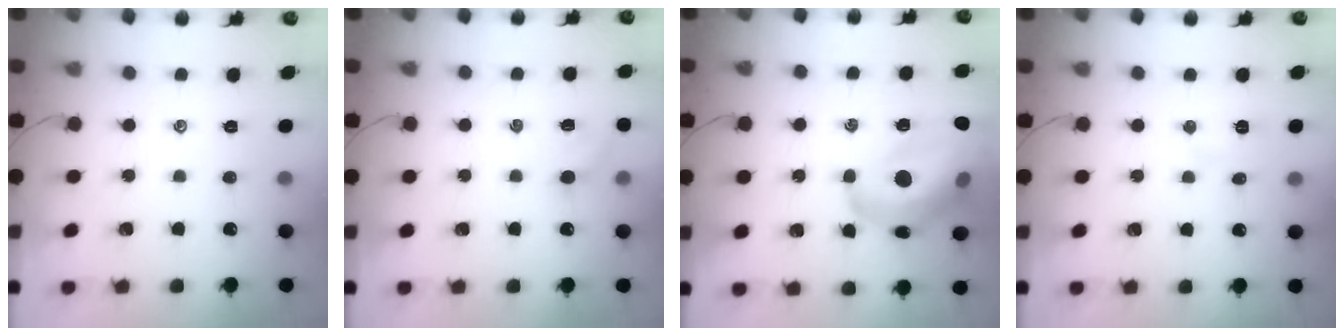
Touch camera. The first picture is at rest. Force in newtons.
{"total": 4.9, "press": 4.8, "slide": 0.9}
{"total": 21.2, "press": 21.0, "slide": 3.3}
{"total": 2.4, "press": 2.3, "slide": 0.8}